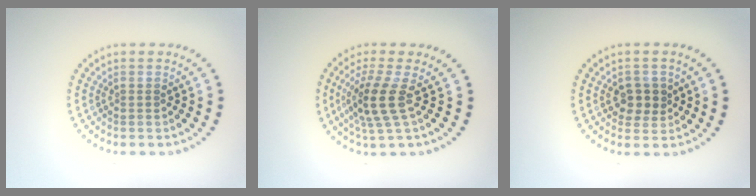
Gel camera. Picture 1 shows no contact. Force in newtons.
{"total": 3.5, "press": 2.7, "slide": 2.2}
{"total": 2.3, "press": 2.3, "slide": 0.6}